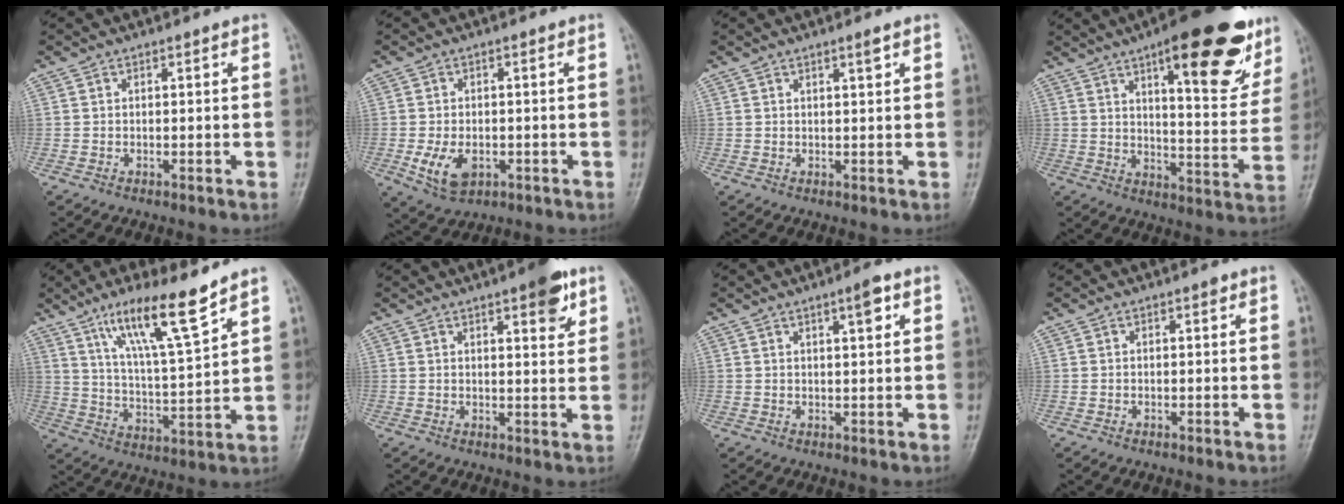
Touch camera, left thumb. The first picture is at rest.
{"total": 6.5, "force": [-1.8, 4.2, 4.6], "torque": [-0.083, -0.006, -0.023]}
{"total": 1.5, "force": [0.9, 0.1, 1.1], "torque": [-0.017, -0.005, 0.016]}
{"total": 22.3, "force": [12.6, 7.1, 17.0], "torque": [-0.191, -0.047, 0.178]}
{"total": 13.7, "force": [9.3, 1.5, 10.0], "torque": [-0.172, -0.053, 0.172]}
{"total": 6.6, "force": [3.7, 2.0, 5.0], "torque": [-0.054, -0.016, 0.044]}
{"total": 3.6, "force": [1.8, 0.8, 3.0], "torque": [-0.041, -0.007, 0.027]}
{"total": 0.6, "force": [0.3, 0.3, 0.4], "torque": [-0.004, 0.000, 0.001]}